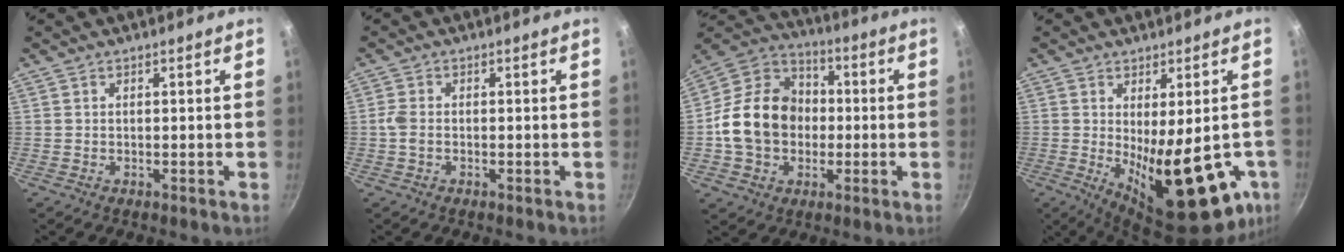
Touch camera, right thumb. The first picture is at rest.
{"total": 2.2, "force": [-0.4, 1.3, 1.7], "torque": [-0.045, 0.005, -0.012]}
{"total": 17.1, "force": [-1.3, 13.8, 10.0], "torque": [-0.142, 0.036, -0.033]}
{"total": 20.4, "force": [-4.5, 7.8, 18.3], "torque": [-0.235, -0.038, -0.038]}